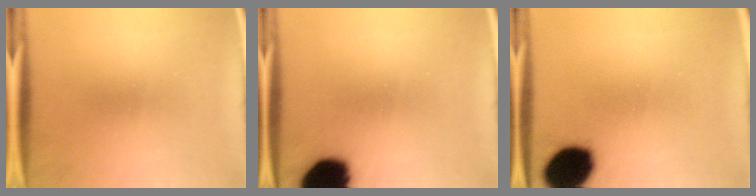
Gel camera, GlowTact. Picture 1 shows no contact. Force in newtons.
{"total": 14.7}
{"total": 14.3}